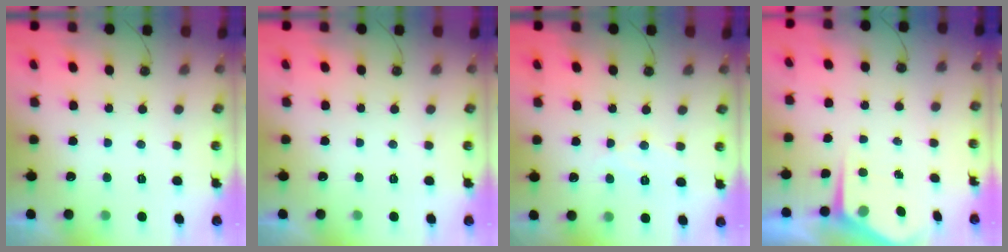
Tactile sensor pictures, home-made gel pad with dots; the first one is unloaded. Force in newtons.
{"total": 0.0}
{"total": 6.4, "press": 6.4, "slide": 0.5}
{"total": 5.2, "press": 5.2, "slide": 0.1}